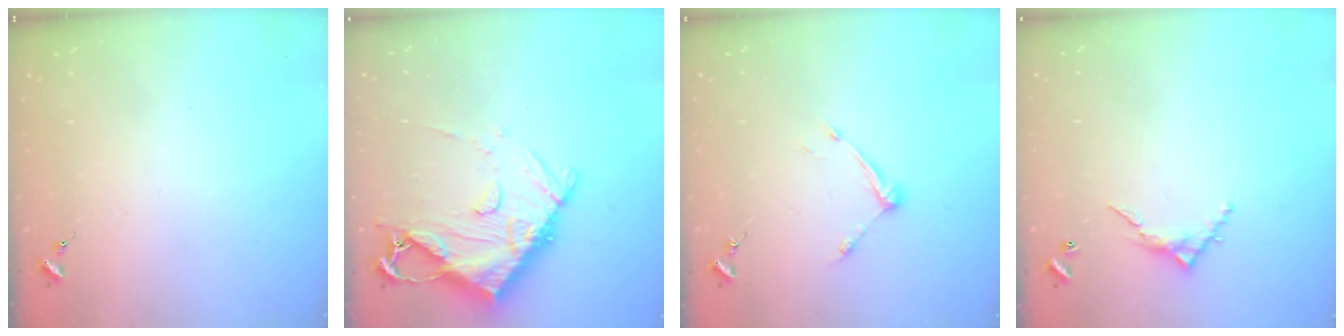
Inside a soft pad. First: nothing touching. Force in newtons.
{"total": 14.6, "press": 14.6, "slide": 1.5}
{"total": 7.3, "press": 7.3, "slide": 0.5}
{"total": 5.7, "press": 5.7, "slide": 0.5}